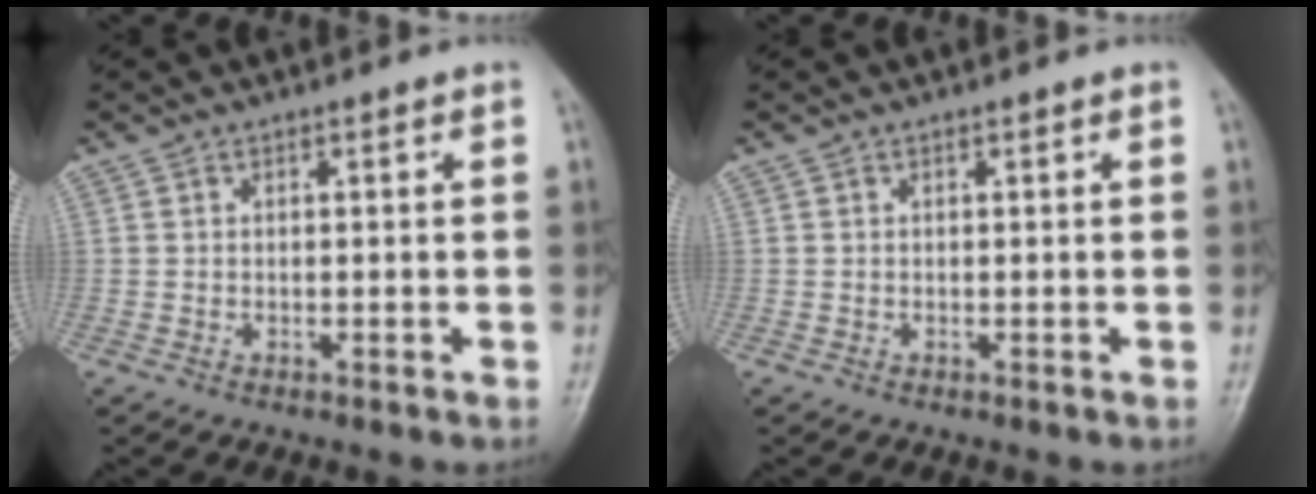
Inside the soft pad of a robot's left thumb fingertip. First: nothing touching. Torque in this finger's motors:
{"motor_torque": [0.00, 0.00, 0.00, 0.00, 0.00]}